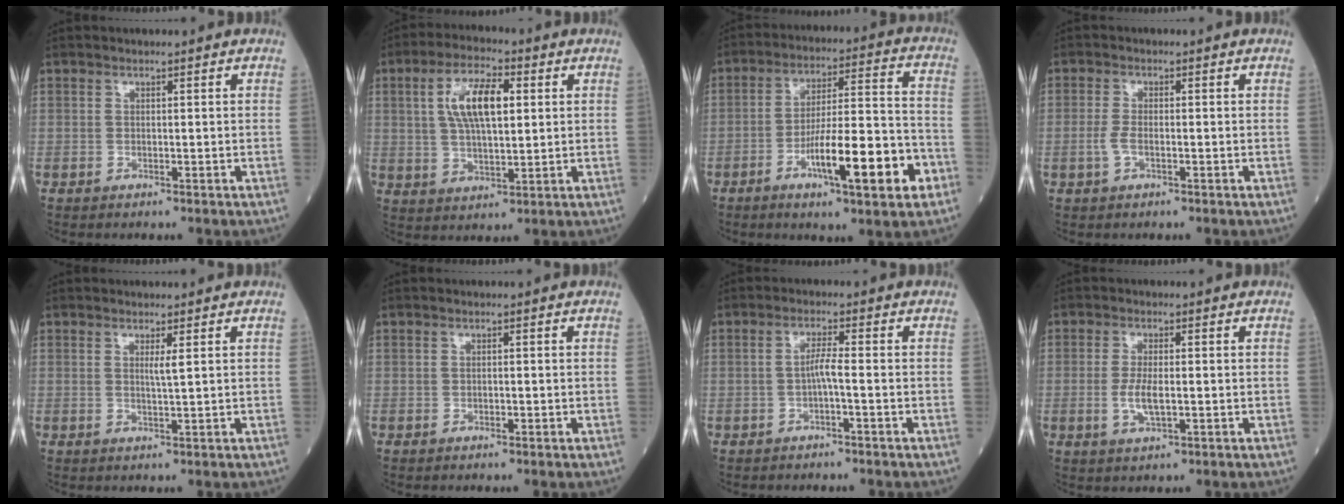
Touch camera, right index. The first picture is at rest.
{"total": 9.7, "force": [2.5, 3.3, 8.7], "torque": [-0.170, 0.014, 0.048]}
{"total": 15.1, "force": [-6.4, 1.9, 13.6], "torque": [-0.227, 0.007, -0.093]}
{"total": 2.3, "force": [-0.6, 0.9, 2.0], "torque": [-0.053, -0.001, -0.011]}
{"total": 1.4, "force": [0.6, -0.3, 1.3], "torque": [-0.028, -0.005, 0.014]}
{"total": 0.0}
{"total": 2.4, "force": [-0.7, -0.1, 2.3], "torque": [-0.042, 0.004, -0.012]}
{"total": 3.9, "force": [-0.5, 1.1, 3.7], "torque": [-0.084, -0.005, -0.006]}